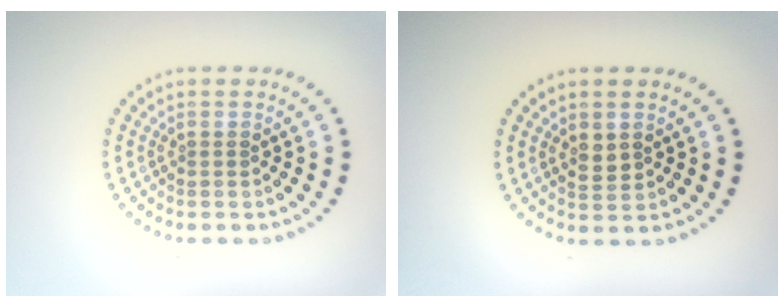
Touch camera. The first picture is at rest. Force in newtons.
{"total": 1.5, "press": 1.4, "slide": 0.3}